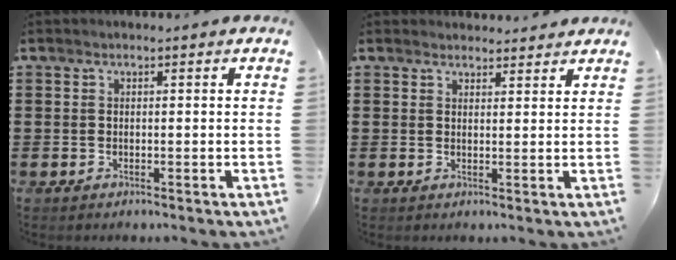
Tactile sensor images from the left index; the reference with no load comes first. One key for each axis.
{"total": 2.1, "fx": 2.1, "fy": 0.5, "fz": -0.1, "tx": -0.005, "ty": -0.002, "tz": 0.041}